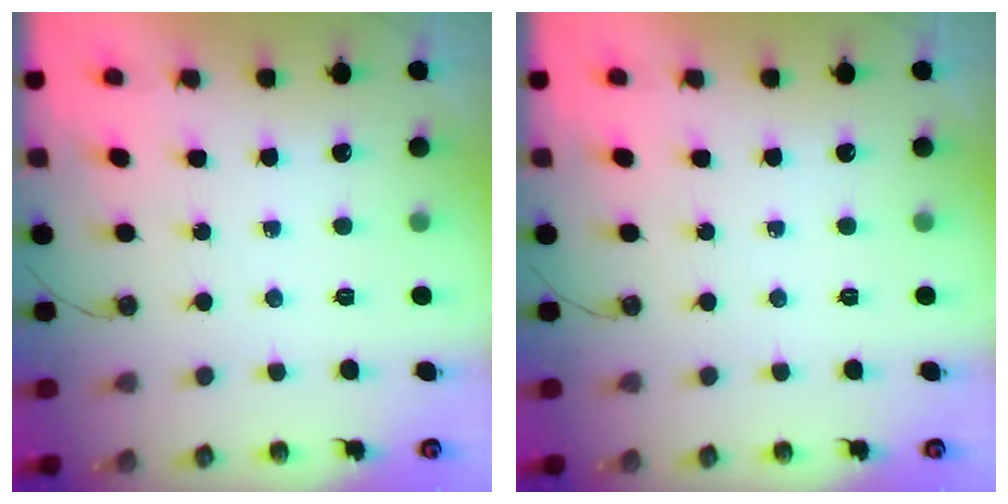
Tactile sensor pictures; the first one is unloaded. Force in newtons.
{"total": 0.0}